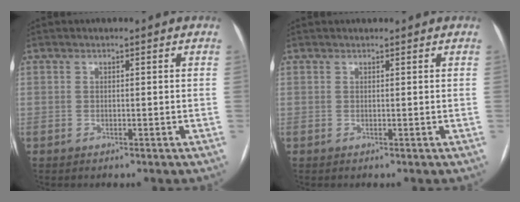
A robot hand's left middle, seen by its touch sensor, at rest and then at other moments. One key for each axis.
{"total": 1.6, "fx": 1.5, "fy": 0.3, "fz": 0.4, "tx": -0.009, "ty": 0.022, "tz": 0.022}